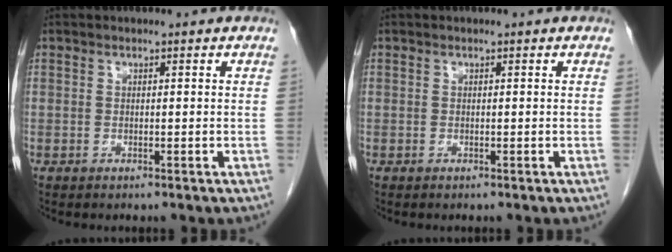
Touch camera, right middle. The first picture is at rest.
{"total": 0.0}